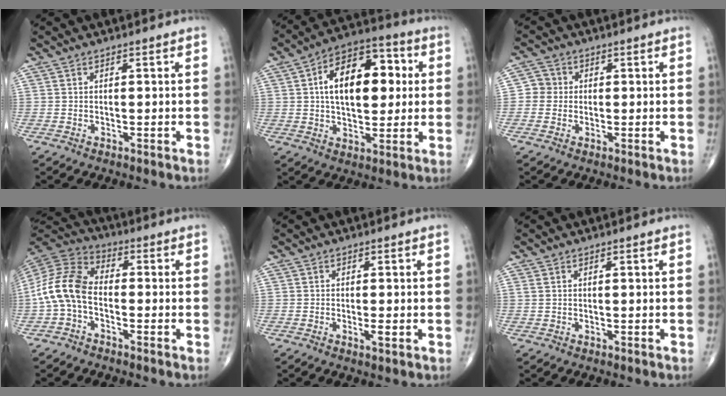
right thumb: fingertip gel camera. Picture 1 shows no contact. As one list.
[{"total": 17.0, "force": [2.9, 9.6, 13.8], "torque": [-0.187, 0.020, 0.040]}, {"total": 3.2, "force": [-0.2, 3.1, 0.7], "torque": [0.010, 0.008, -0.011]}, {"total": 10.9, "force": [-2.2, 6.8, 8.2], "torque": [-0.165, 0.035, -0.059]}, {"total": 1.6, "force": [-0.4, 0.4, 1.5], "torque": [-0.028, -0.004, -0.008]}, {"total": 0.7, "force": [0.2, 0.4, 0.5], "torque": [-0.015, 0.009, 0.010]}]